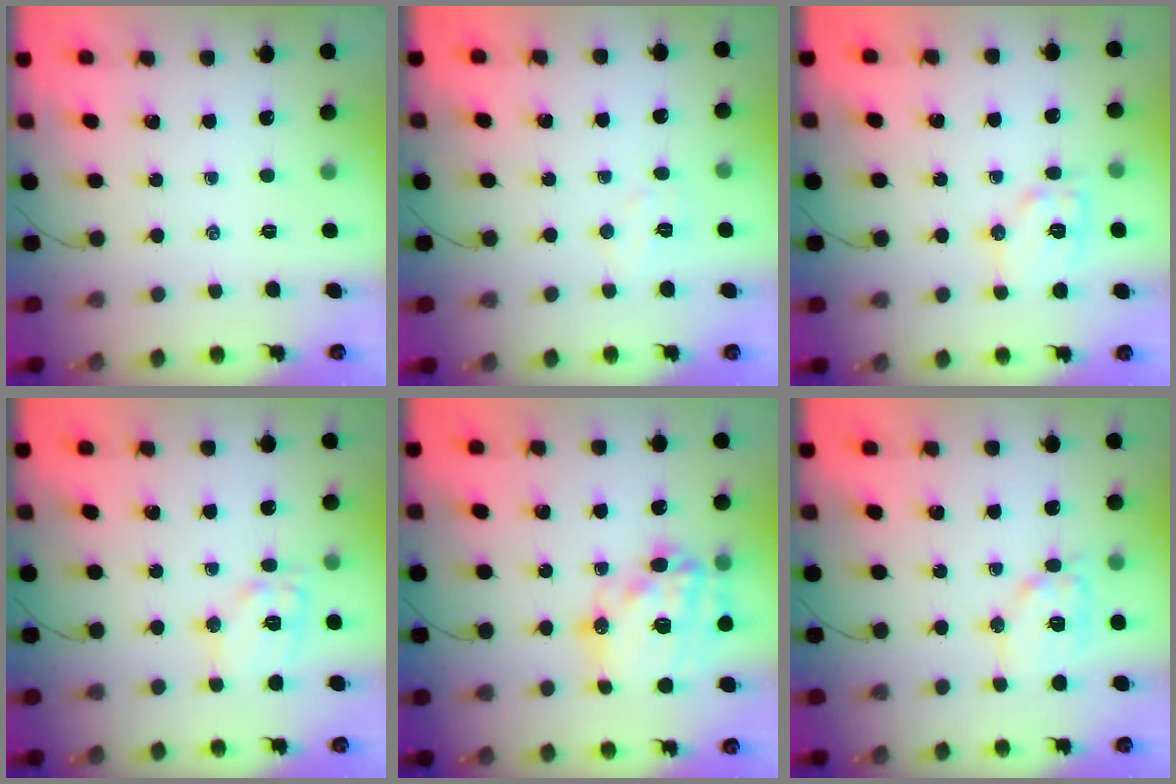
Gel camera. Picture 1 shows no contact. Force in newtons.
{"total": 5.0, "press": 4.9, "slide": 1.1}
{"total": 9.8, "press": 9.8, "slide": 0.2}
{"total": 10.6, "press": 10.6, "slide": 0.9}
{"total": 22.8, "press": 22.2, "slide": 4.9}
{"total": 11.9, "press": 11.8, "slide": 1.1}